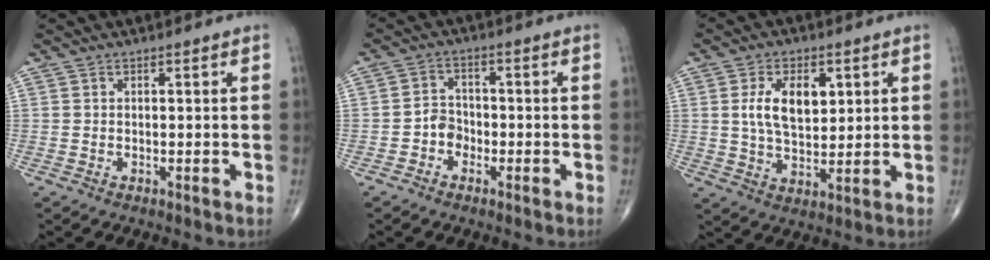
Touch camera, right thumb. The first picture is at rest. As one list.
[{"total": 3.7, "force": [-1.7, 3.1, 1.3], "torque": [-0.004, 0.019, -0.039]}, {"total": 9.8, "force": [2.5, 5.6, 7.6], "torque": [-0.115, -0.010, 0.048]}]